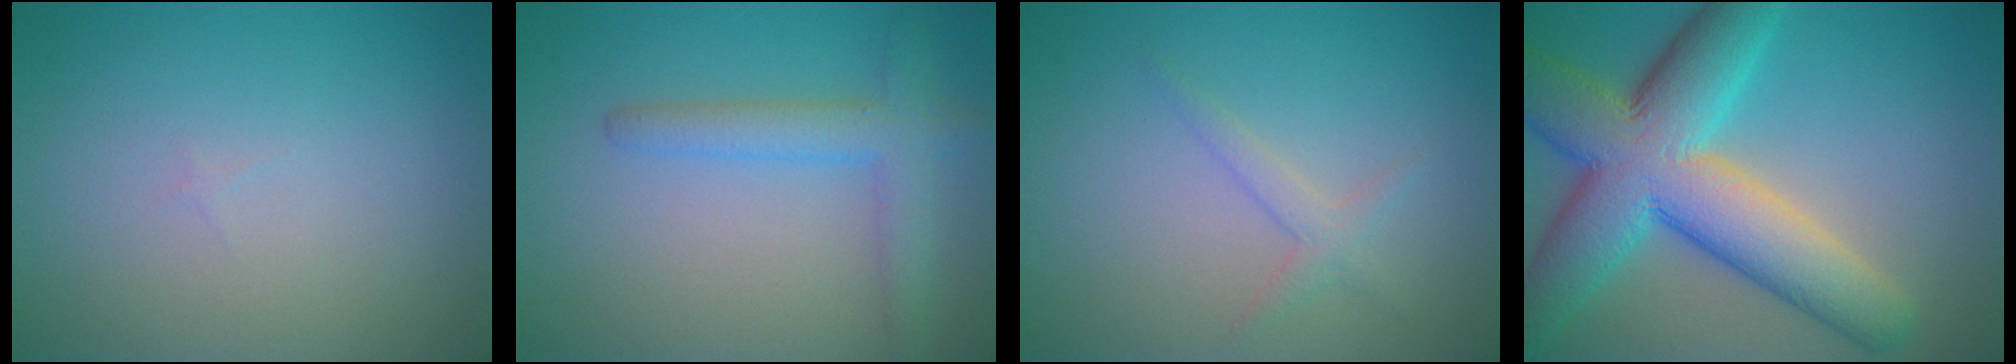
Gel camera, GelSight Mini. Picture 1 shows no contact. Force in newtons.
{"total": 3.3, "press": 3.3, "slide": 0.2}
{"total": 1.3, "press": 1.3, "slide": 0.1}
{"total": 12.0, "press": 11.9, "slide": 0.6}